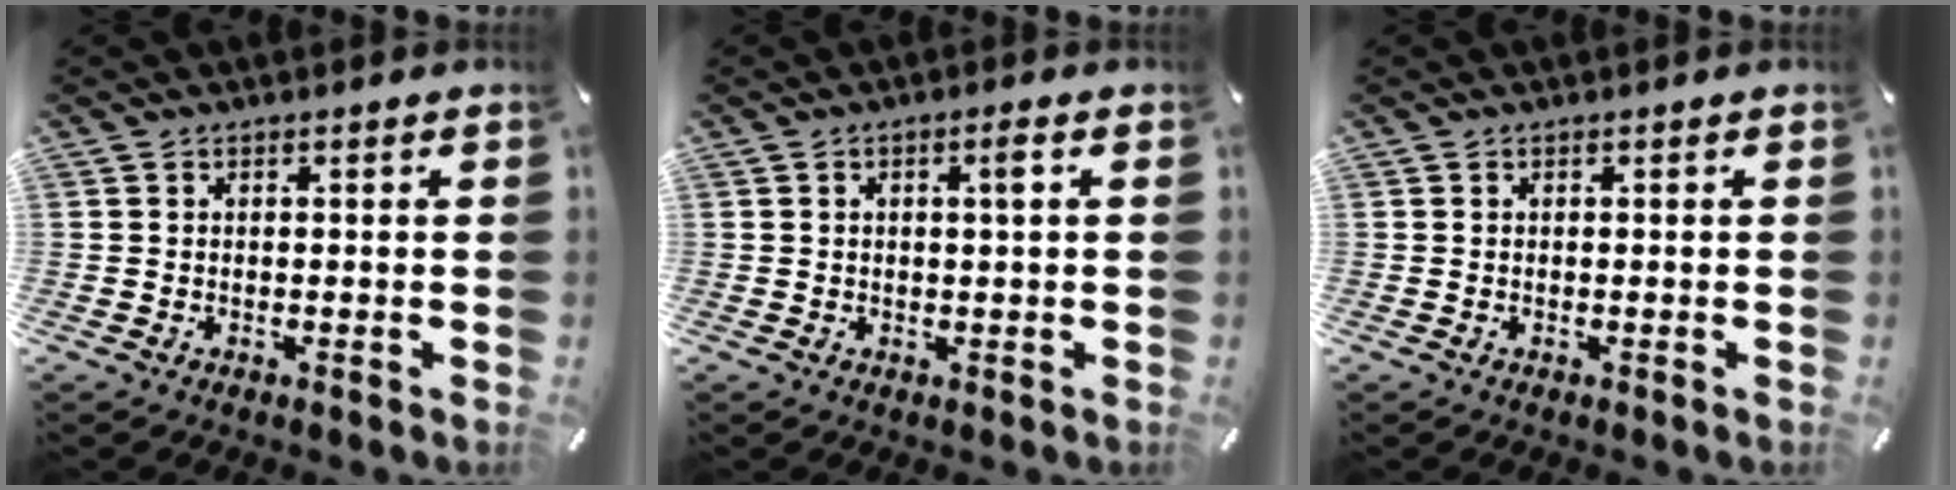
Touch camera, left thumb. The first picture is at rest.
{"total": 2.4, "force": [0.7, 0.4, 2.2], "torque": [-0.045, 0.005, 0.009]}
{"total": 0.0}